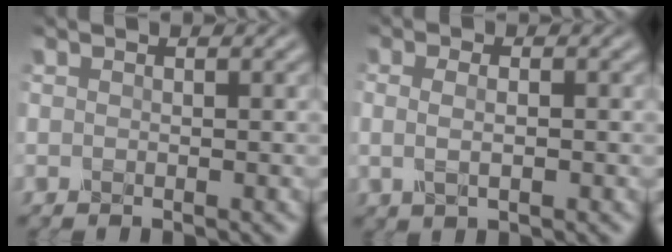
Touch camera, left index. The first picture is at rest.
{"total": 2.8, "force": [0.5, 1.6, 2.2], "torque": [-0.024, 0.003, -0.004]}